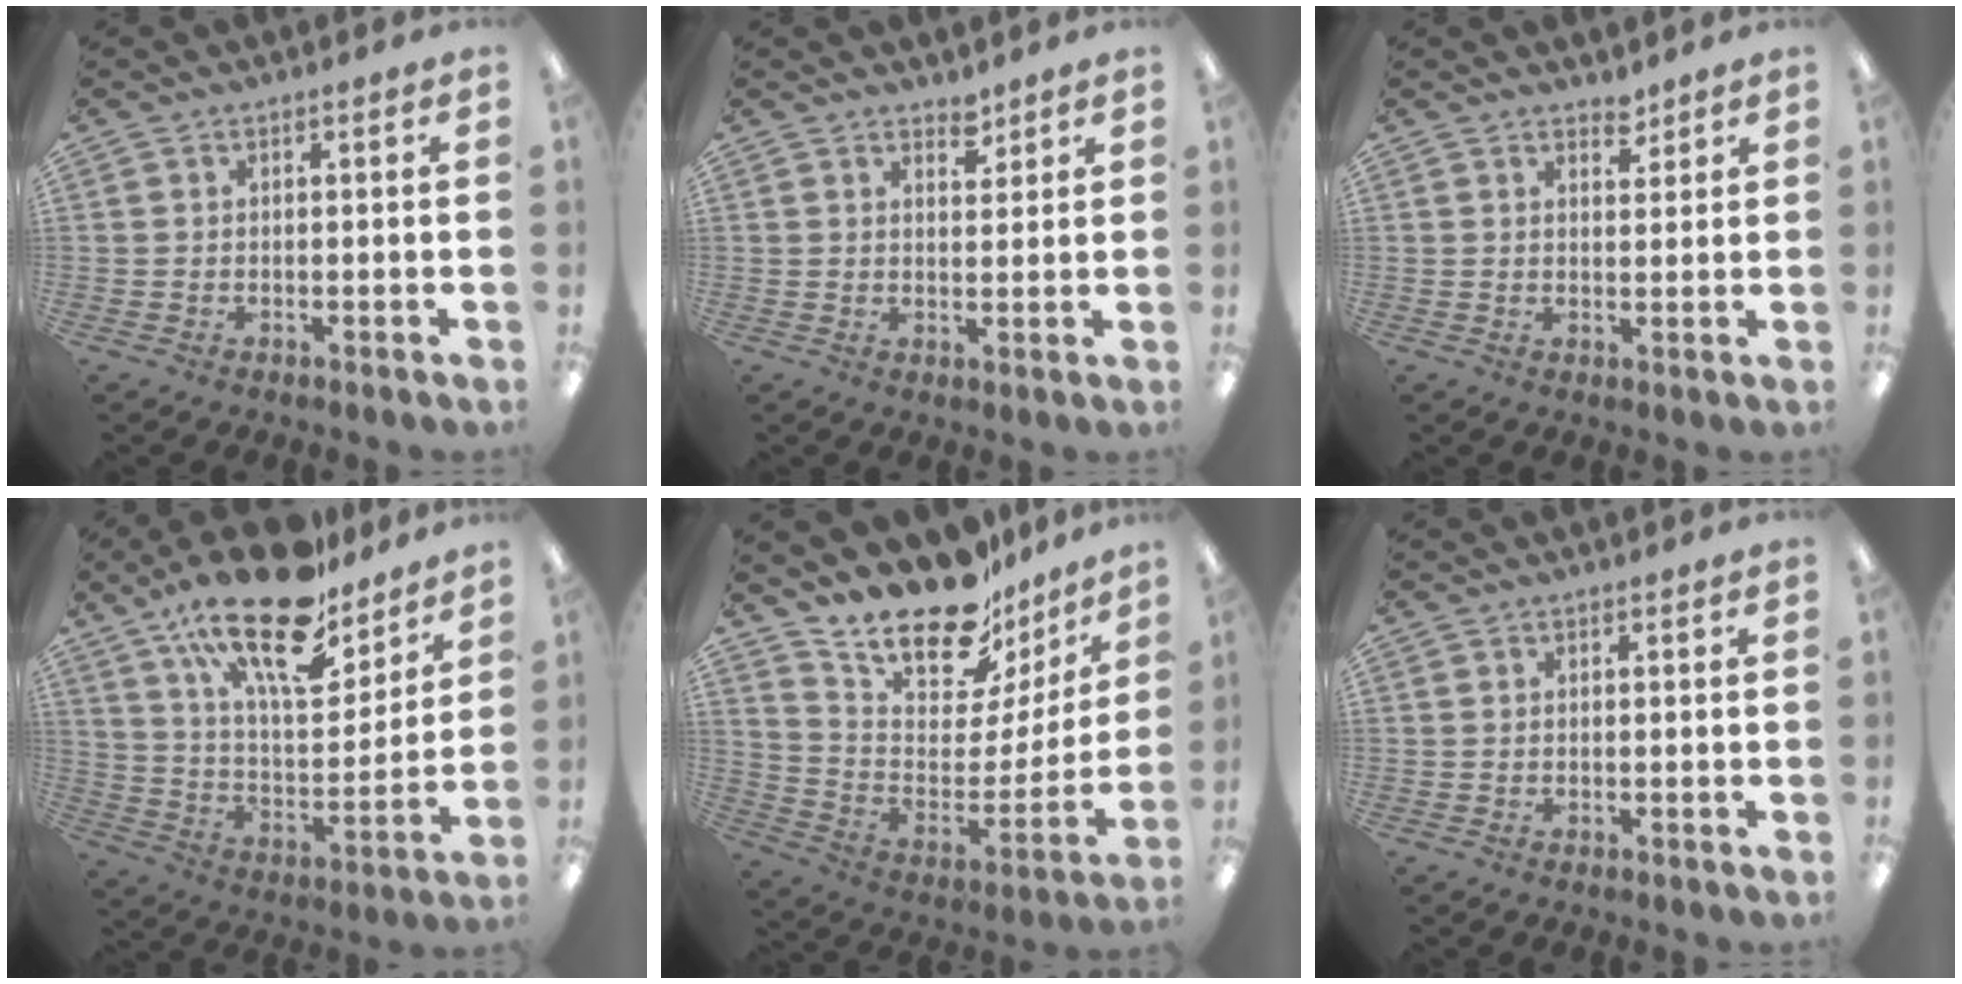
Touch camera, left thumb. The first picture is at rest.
{"total": 3.3, "force": [2.9, 1.4, 0.8], "torque": [0.003, -0.021, 0.049]}
{"total": 2.9, "force": [2.5, 1.2, 0.7], "torque": [0.000, -0.016, 0.044]}
{"total": 23.8, "force": [16.5, 9.3, 14.4], "torque": [-0.236, -0.100, 0.284]}
{"total": 20.9, "force": [17.9, 7.9, 7.4], "torque": [-0.124, -0.137, 0.313]}
{"total": 0.0}